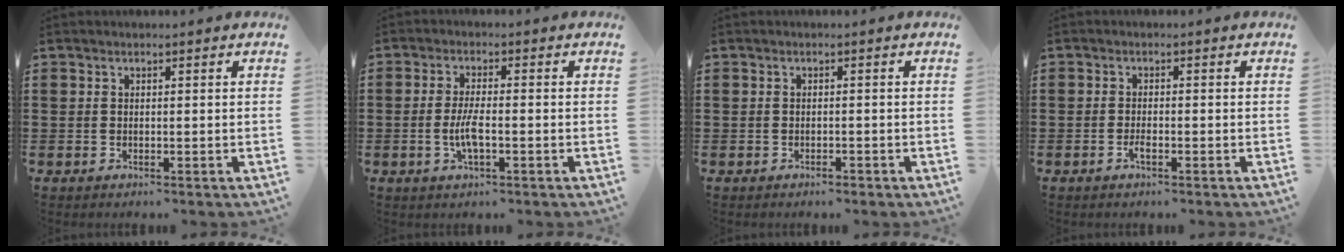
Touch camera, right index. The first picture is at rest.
{"total": 4.3, "force": [-1.0, 1.1, 4.1], "torque": [-0.091, -0.005, -0.026]}
{"total": 0.8, "force": [-0.7, 0.2, 0.3], "torque": [-0.011, -0.004, -0.012]}
{"total": 1.6, "force": [-0.9, 0.3, 1.2], "torque": [-0.032, -0.005, -0.018]}